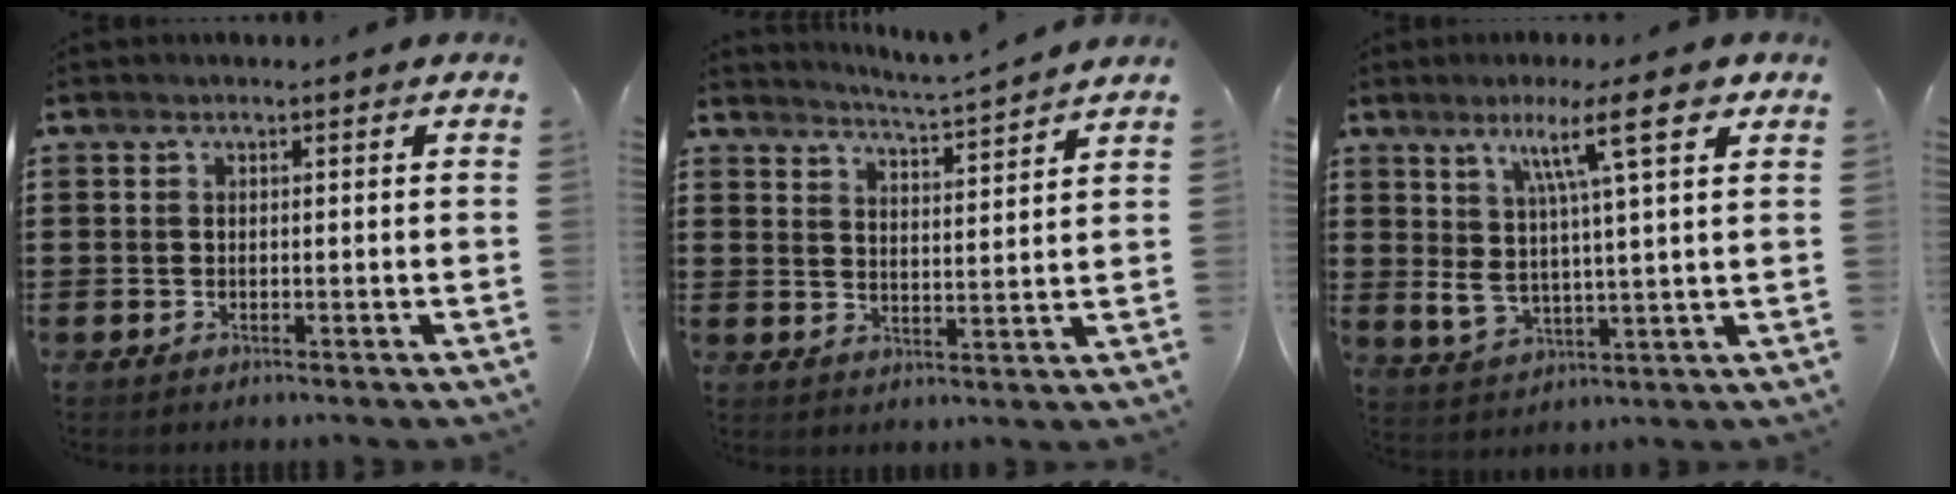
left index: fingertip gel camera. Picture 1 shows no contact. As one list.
[{"total": 3.6, "force": [3.5, -1.1, 0.3], "torque": [-0.022, -0.030, 0.056]}, {"total": 12.3, "force": [6.1, 2.6, 10.3], "torque": [-0.185, -0.015, 0.096]}]